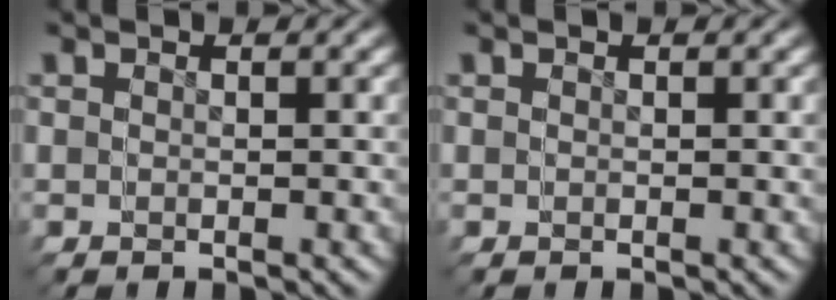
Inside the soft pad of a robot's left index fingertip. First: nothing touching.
{"total": 0.0}